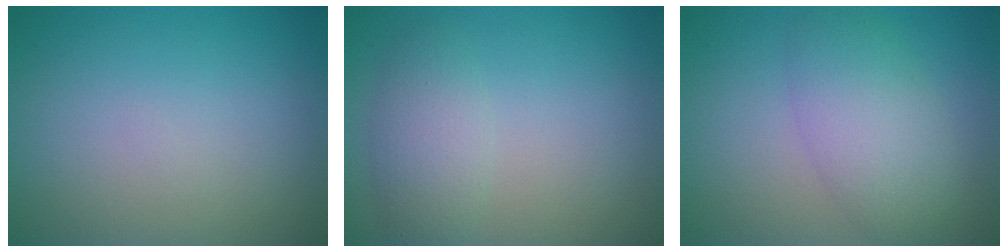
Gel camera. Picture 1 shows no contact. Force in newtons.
{"total": 2.7, "press": 2.7, "slide": 0.2}
{"total": 5.0, "press": 5.0, "slide": 0.3}